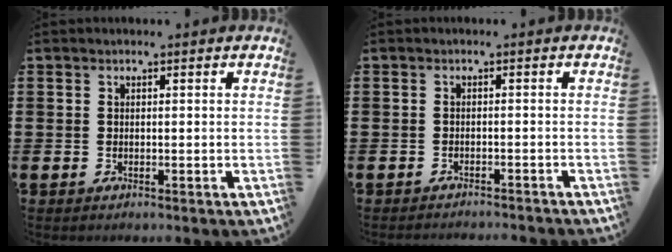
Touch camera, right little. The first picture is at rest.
{"total": 1.1, "force": [-1.0, -0.2, 0.0], "torque": [0.000, 0.002, -0.022]}